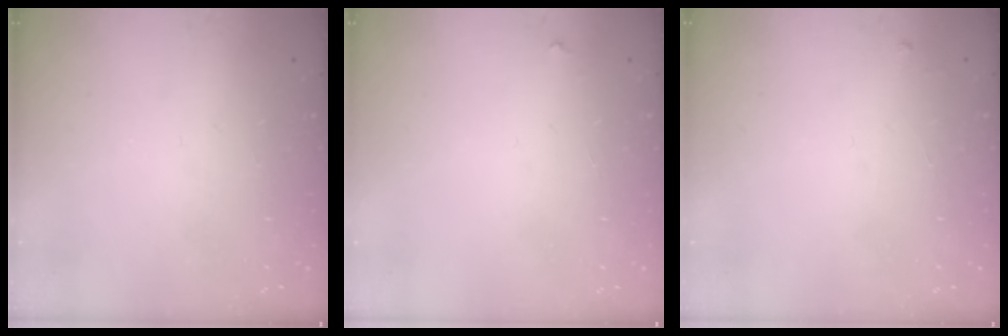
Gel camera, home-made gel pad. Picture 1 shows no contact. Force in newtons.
{"total": 2.2, "press": 2.2, "slide": 0.1}
{"total": 2.4, "press": 2.4, "slide": 0.4}